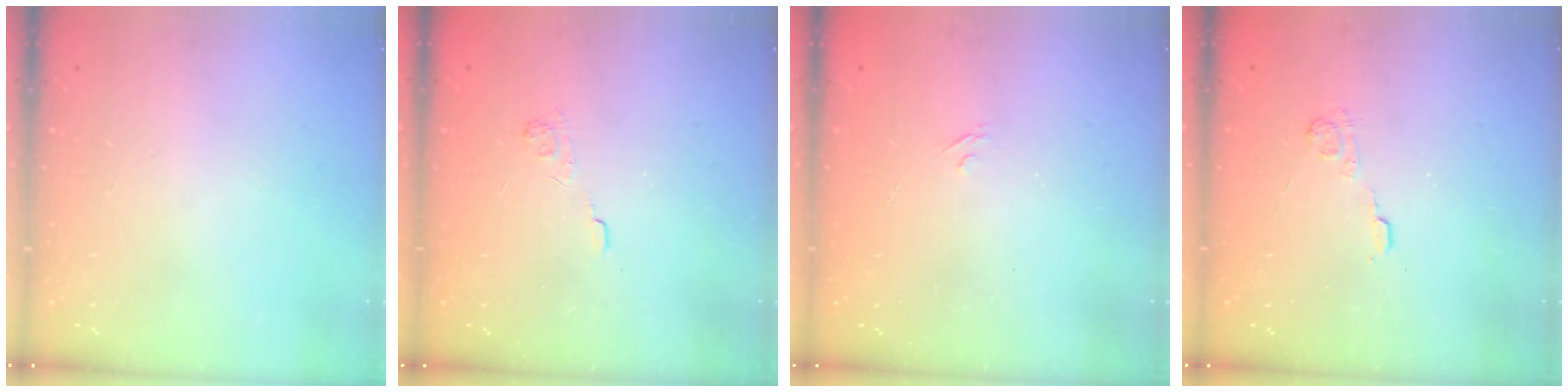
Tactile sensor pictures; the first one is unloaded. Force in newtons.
{"total": 3.4, "press": 3.1, "slide": 1.6}
{"total": 2.0, "press": 1.7, "slide": 1.2}
{"total": 2.7, "press": 2.3, "slide": 1.4}